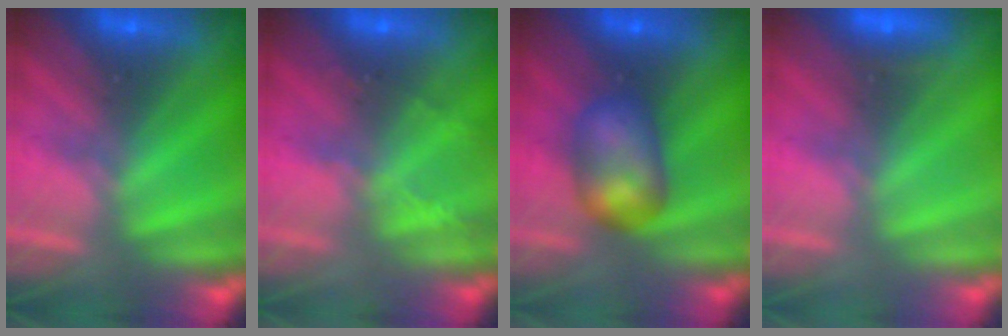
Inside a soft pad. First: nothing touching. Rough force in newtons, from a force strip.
{"total": 2.2}
{"total": 6.6}
{"total": 1.9}